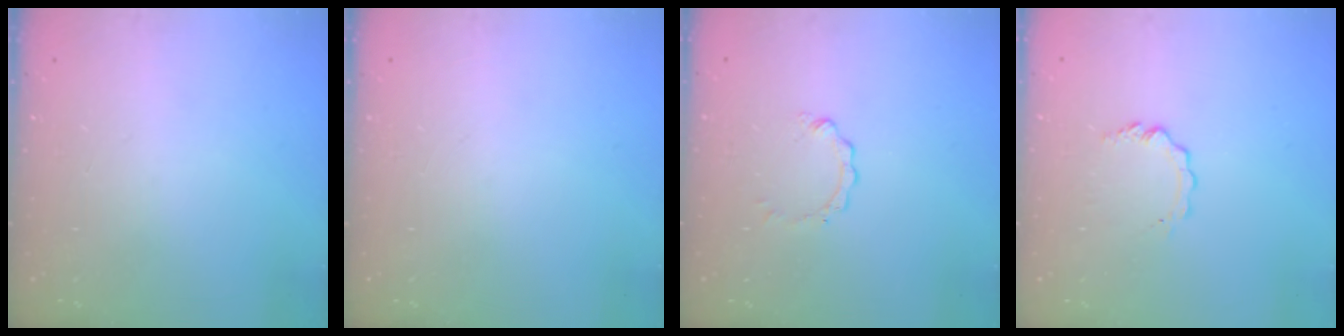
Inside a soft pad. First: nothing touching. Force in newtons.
{"total": 0.0}
{"total": 0.7, "press": 0.7, "slide": 0.1}
{"total": 3.3, "press": 3.3, "slide": 0.3}